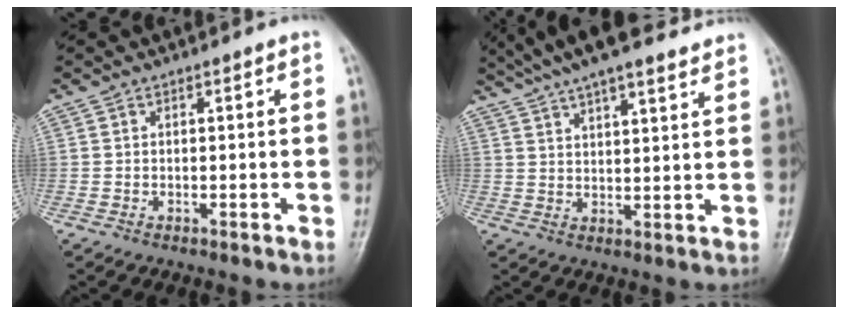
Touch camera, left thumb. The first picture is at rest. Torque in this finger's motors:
{"motor_torque": [0.41, 0.20, 1.56, -1.20, 0.08]}